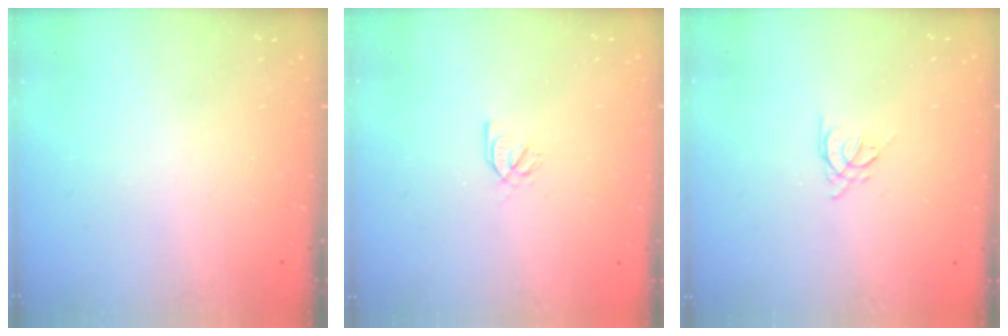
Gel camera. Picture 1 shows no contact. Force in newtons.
{"total": 2.2, "press": 2.1, "slide": 0.6}
{"total": 2.5, "press": 2.4, "slide": 0.5}